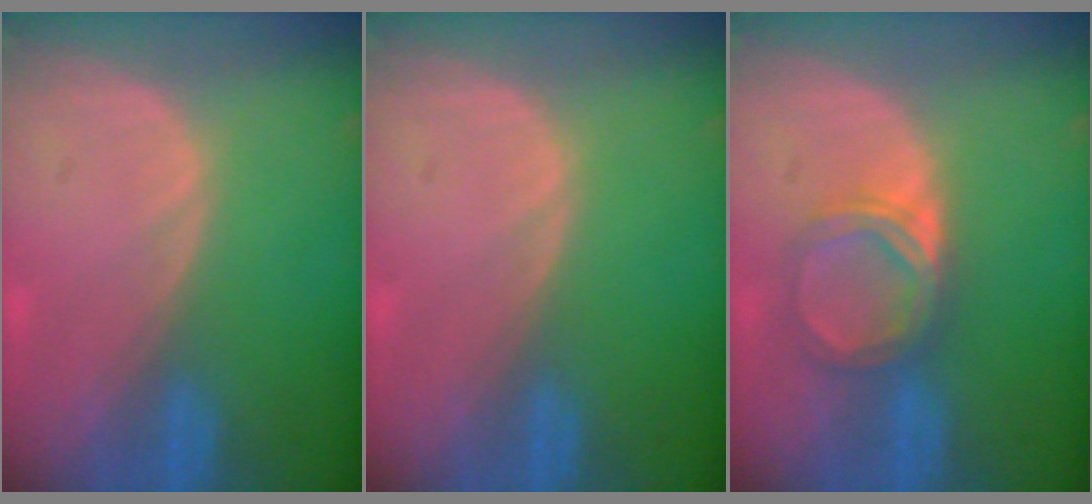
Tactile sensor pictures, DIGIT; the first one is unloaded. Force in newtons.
{"total": 0.0}
{"total": 5.2, "press": 4.6, "slide": 2.5}